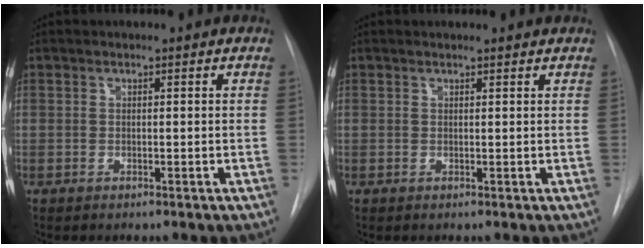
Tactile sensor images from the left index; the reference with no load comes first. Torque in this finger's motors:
{"motor_torque": [0.27, -0.23, 0.04, 0.01]}